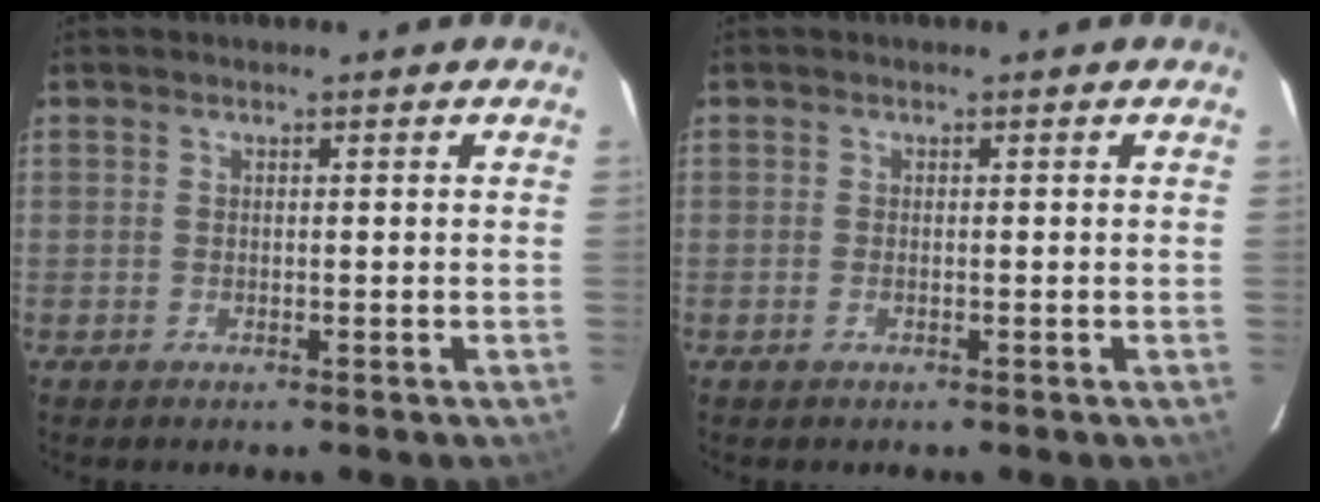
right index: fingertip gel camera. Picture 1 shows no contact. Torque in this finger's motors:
{"motor_torque": [-0.19, 0.05, -0.03, 0.00]}